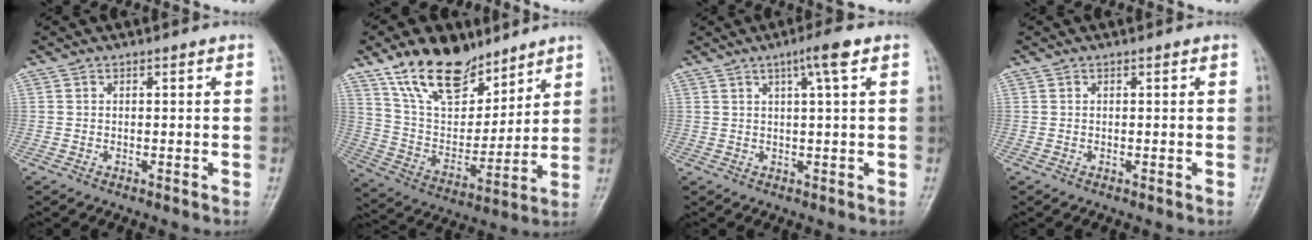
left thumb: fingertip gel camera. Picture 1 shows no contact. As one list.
[{"total": 18.1, "force": [12.5, 9.5, 9.1], "torque": [-0.108, -0.060, 0.232]}, {"total": 4.3, "force": [2.1, -0.1, 3.8], "torque": [-0.066, -0.002, 0.036]}, {"total": 0.0}]